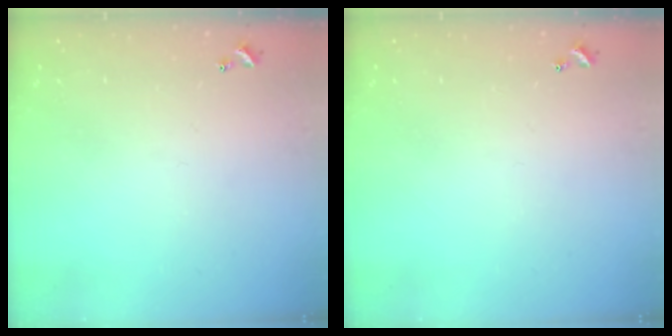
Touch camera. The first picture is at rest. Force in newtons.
{"total": 0.0}